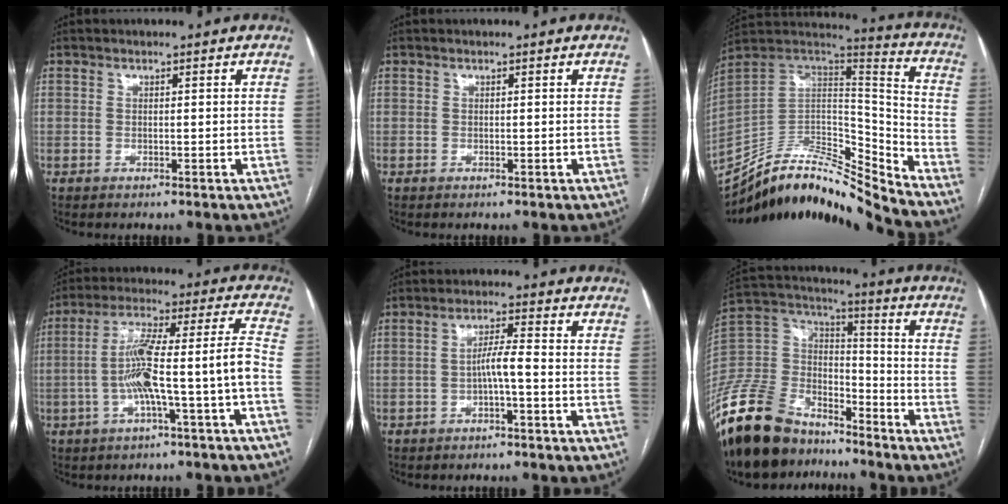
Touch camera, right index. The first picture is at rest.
{"total": 0.0}
{"total": 21.6, "force": [-20.8, 0.9, 5.9], "torque": [-0.107, 0.039, -0.344]}
{"total": 12.2, "force": [-3.7, -0.2, 11.6], "torque": [-0.209, 0.035, -0.060]}
{"total": 3.7, "force": [-1.2, 0.1, 3.5], "torque": [-0.060, 0.010, -0.021]}
{"total": 19.2, "force": [-15.0, 9.0, 7.9], "torque": [-0.173, 0.031, -0.279]}